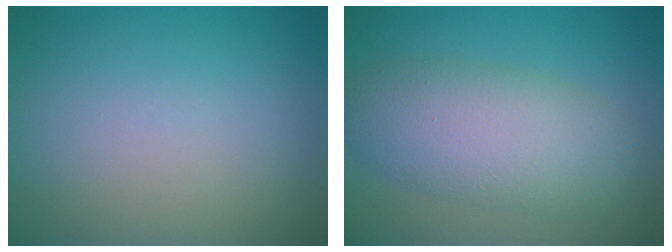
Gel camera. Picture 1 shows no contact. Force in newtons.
{"total": 6.9, "press": 6.9, "slide": 0.2}